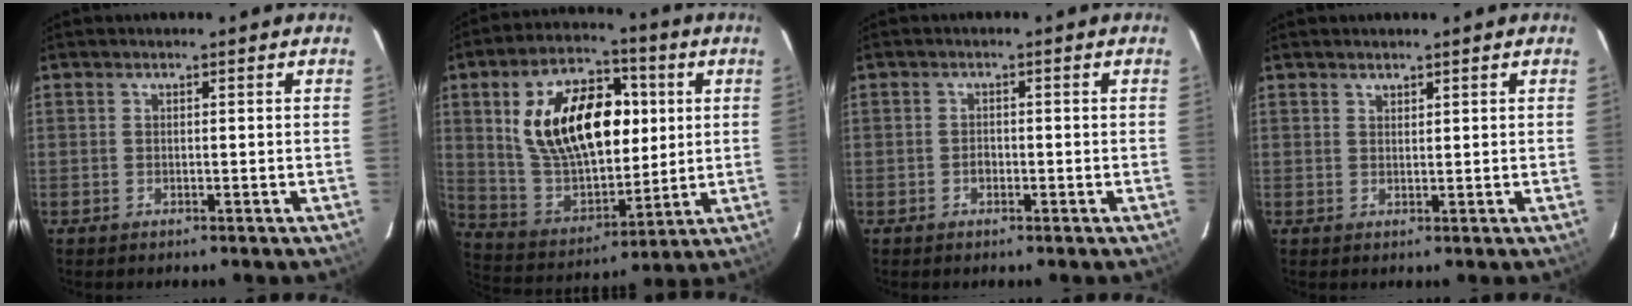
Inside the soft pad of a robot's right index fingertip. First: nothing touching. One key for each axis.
{"total": 22.3, "fx": 5.0, "fy": 12.8, "fz": 17.5, "tx": -0.322, "ty": 0.022, "tz": 0.104}
{"total": 1.2, "fx": -0.6, "fy": 1.0, "fz": 0.4, "tx": -0.007, "ty": 0.003, "tz": -0.009}
{"total": 1.1, "fx": 0.9, "fy": 0.5, "fz": 0.2, "tx": -0.004, "ty": 0.002, "tz": 0.017}